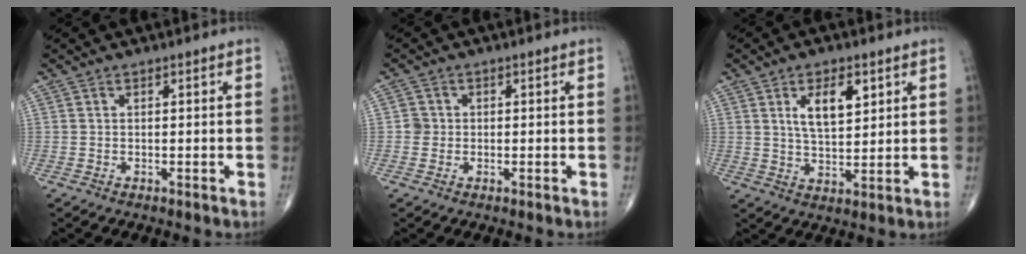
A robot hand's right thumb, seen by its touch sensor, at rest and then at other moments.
{"total": 2.0, "force": [-0.1, 2.0, 0.3], "torque": [0.008, 0.006, -0.004]}
{"total": 7.9, "force": [3.2, 3.7, 6.2], "torque": [-0.093, -0.019, 0.059]}